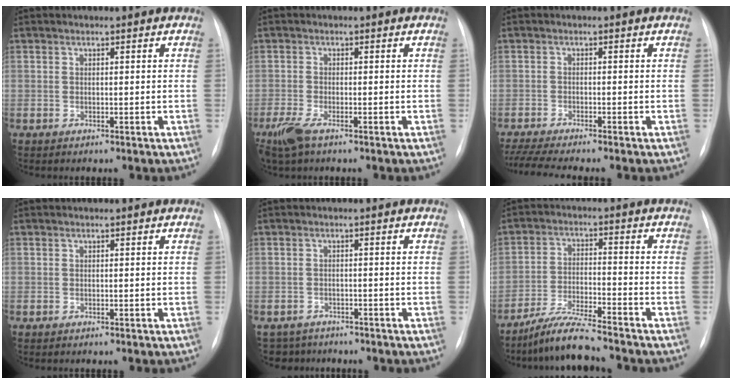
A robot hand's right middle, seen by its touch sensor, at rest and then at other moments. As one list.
[{"total": 4.0, "force": [-2.6, 1.0, 2.9], "torque": [-0.073, -0.012, -0.051]}, {"total": 7.1, "force": [-6.1, -0.4, 3.6], "torque": [-0.063, -0.016, -0.102]}, {"total": 0.0}, {"total": 4.0, "force": [-3.5, 1.8, -0.6], "torque": [0.008, -0.001, -0.055]}, {"total": 7.8, "force": [-6.9, -0.1, 3.6], "torque": [-0.072, -0.022, -0.127]}]